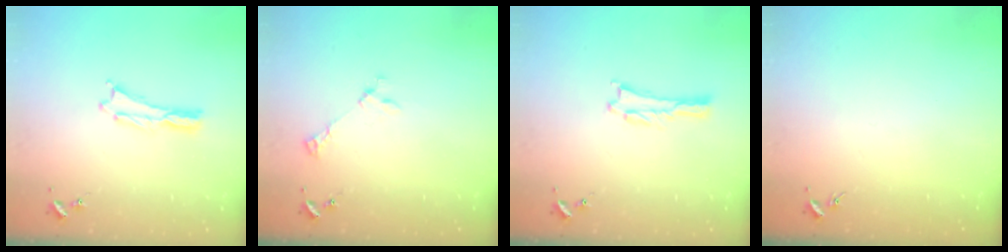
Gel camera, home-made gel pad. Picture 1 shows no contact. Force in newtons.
{"total": 2.6, "press": 2.6, "slide": 0.3}
{"total": 1.0, "press": 1.0, "slide": 0.1}
{"total": 0.0}